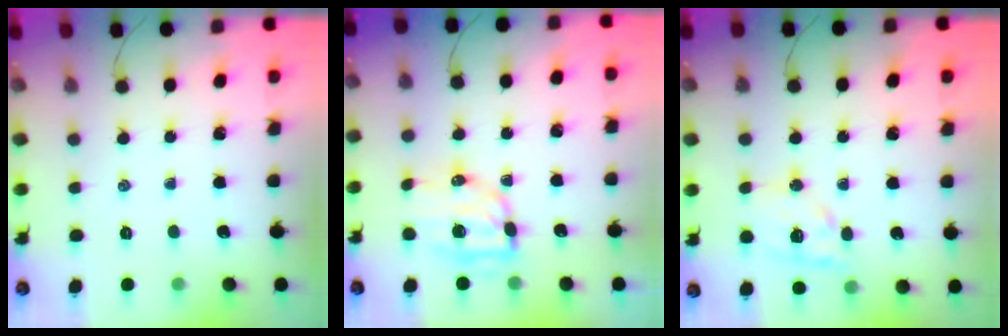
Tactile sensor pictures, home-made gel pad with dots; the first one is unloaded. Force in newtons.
{"total": 9.6, "press": 9.4, "slide": 1.8}
{"total": 11.6, "press": 11.4, "slide": 2.0}